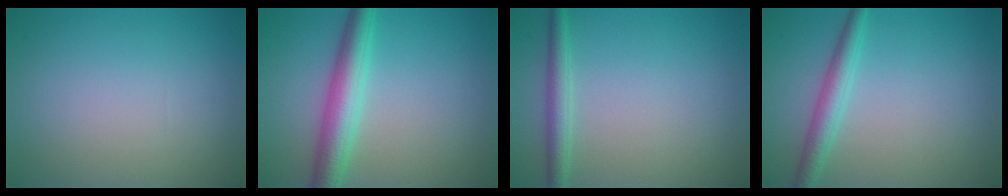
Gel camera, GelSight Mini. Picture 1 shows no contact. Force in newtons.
{"total": 4.7, "press": 4.7, "slide": 0.1}
{"total": 2.2, "press": 2.2, "slide": 0.1}
{"total": 2.7, "press": 2.7, "slide": 0.1}